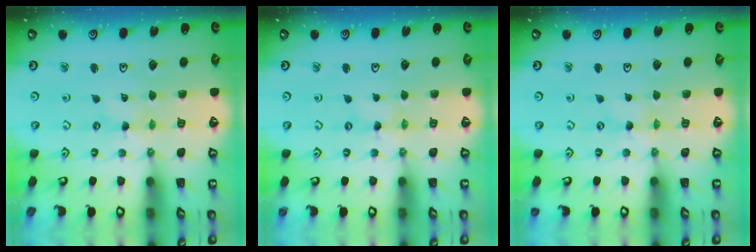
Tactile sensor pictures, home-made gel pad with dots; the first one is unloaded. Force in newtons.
{"total": 0.9, "press": 0.9, "slide": 0.2}
{"total": 0.0}